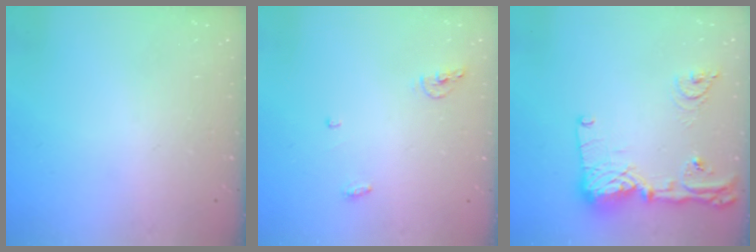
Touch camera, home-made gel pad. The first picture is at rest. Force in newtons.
{"total": 4.8, "press": 4.7, "slide": 0.8}
{"total": 16.7, "press": 16.6, "slide": 1.9}